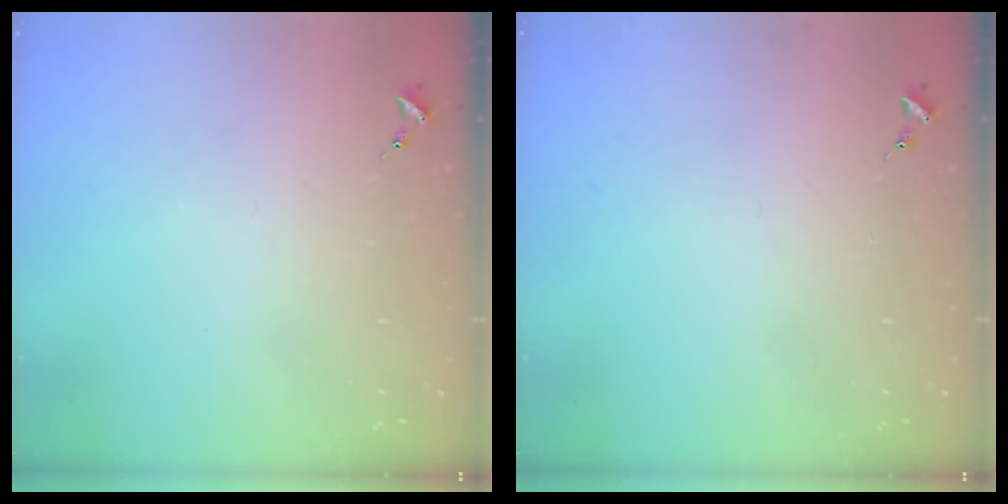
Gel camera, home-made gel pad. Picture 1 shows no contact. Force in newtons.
{"total": 0.0}